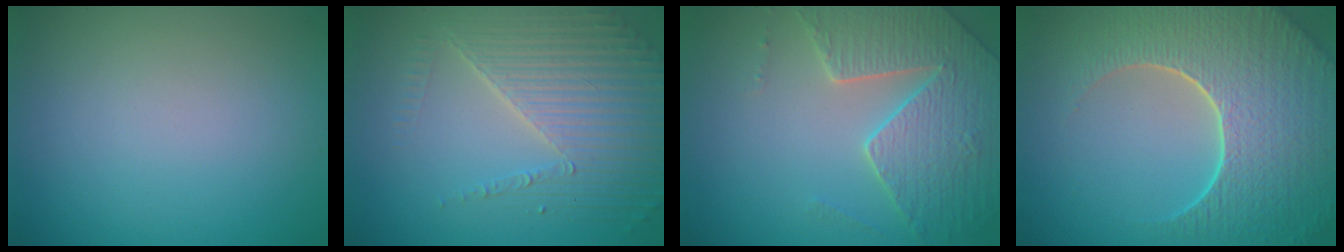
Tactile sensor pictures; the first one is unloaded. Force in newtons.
{"total": 5.4, "press": 4.4, "slide": 3.2}
{"total": 4.8, "press": 4.6, "slide": 1.5}
{"total": 9.3, "press": 6.7, "slide": 6.5}